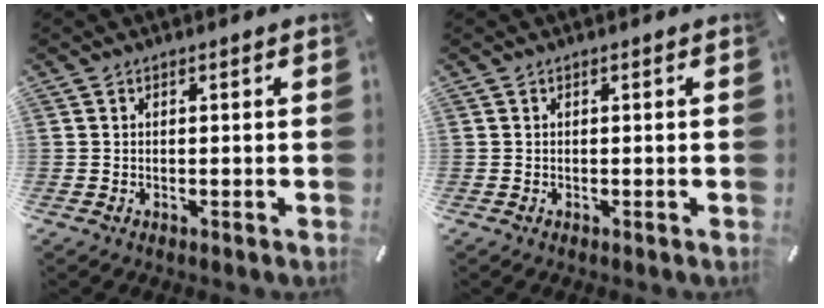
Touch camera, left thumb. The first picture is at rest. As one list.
[{"total": 0.0}]